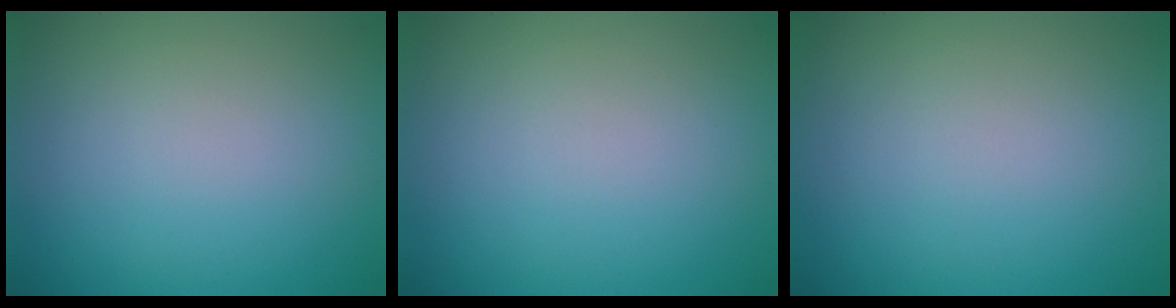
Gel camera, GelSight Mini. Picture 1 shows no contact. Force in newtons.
{"total": 0.0}
{"total": 0.0}